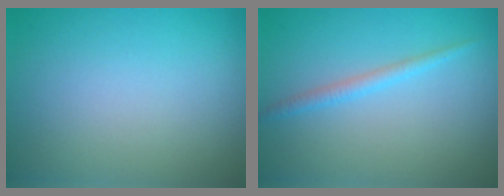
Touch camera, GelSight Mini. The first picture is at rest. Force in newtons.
{"total": 1.4, "press": 1.4, "slide": 0.1}